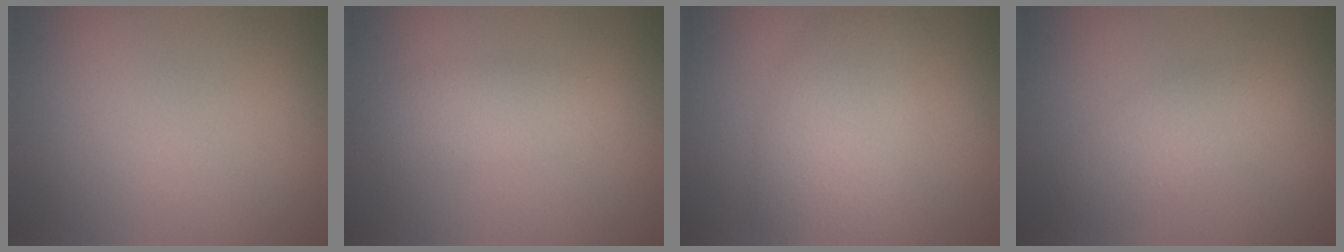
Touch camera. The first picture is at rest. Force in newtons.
{"total": 2.6, "press": 2.6, "slide": 0.2}
{"total": 5.3, "press": 5.3, "slide": 0.1}
{"total": 2.8, "press": 2.8, "slide": 0.0}